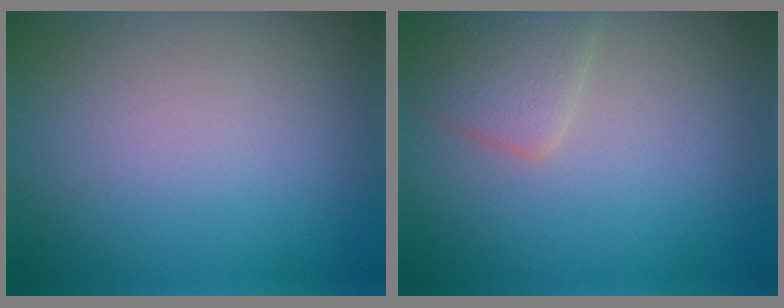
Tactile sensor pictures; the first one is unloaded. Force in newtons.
{"total": 2.5, "press": 2.5, "slide": 0.1}